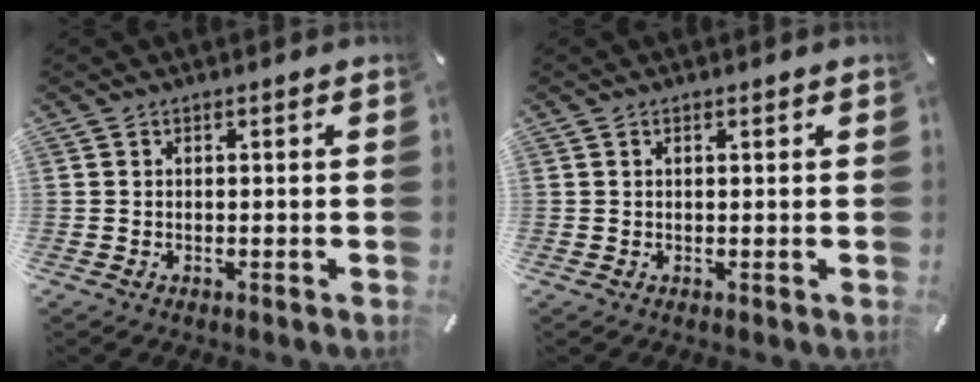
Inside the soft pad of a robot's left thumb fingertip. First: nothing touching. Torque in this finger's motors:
{"motor_torque": [-0.08, -0.37, -0.05, 0.14, -0.02]}